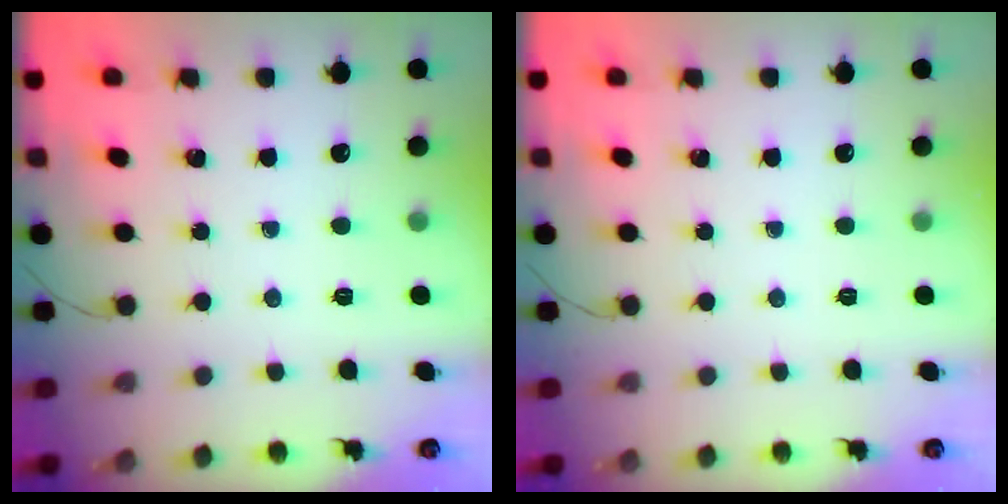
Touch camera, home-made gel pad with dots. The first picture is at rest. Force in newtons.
{"total": 0.0}